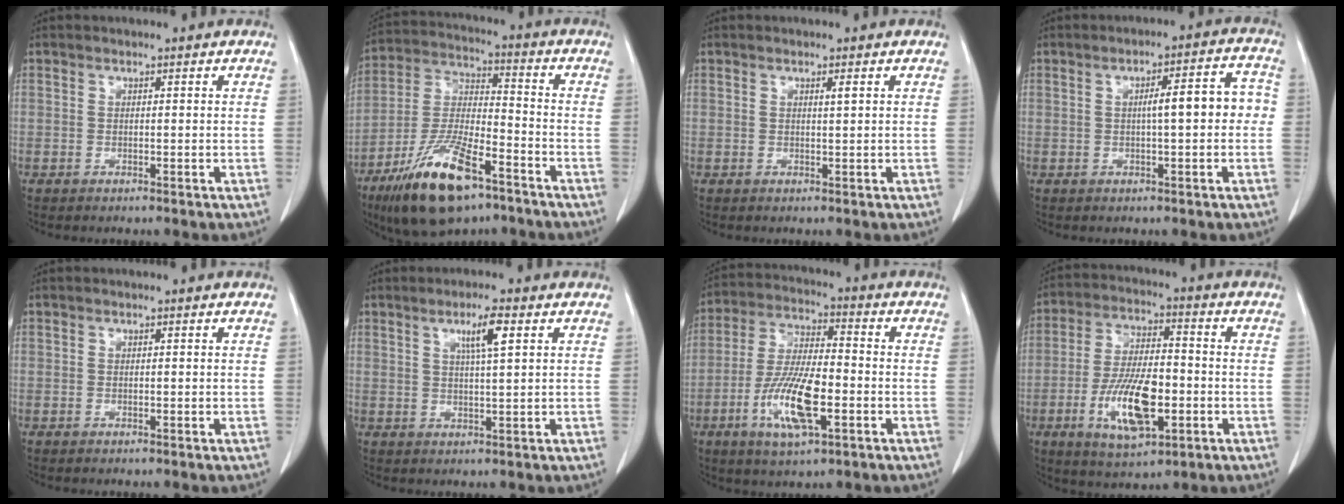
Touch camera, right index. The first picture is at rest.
{"total": 16.5, "force": [-10.1, 4.7, 12.2], "torque": [-0.257, -0.019, -0.179]}
{"total": 0.7, "force": [0.3, 0.0, 0.7], "torque": [-0.014, 0.001, 0.005]}
{"total": 6.8, "force": [-0.2, 1.3, 6.6], "torque": [-0.096, 0.031, -0.002]}
{"total": 0.0}
{"total": 4.6, "force": [1.9, 0.0, 4.1], "torque": [-0.071, 0.001, 0.033]}
{"total": 12.5, "force": [-4.3, 3.2, 11.3], "torque": [-0.230, -0.007, -0.076]}
{"total": 13.0, "force": [-3.9, 4.5, 11.5], "torque": [-0.225, -0.004, -0.065]}